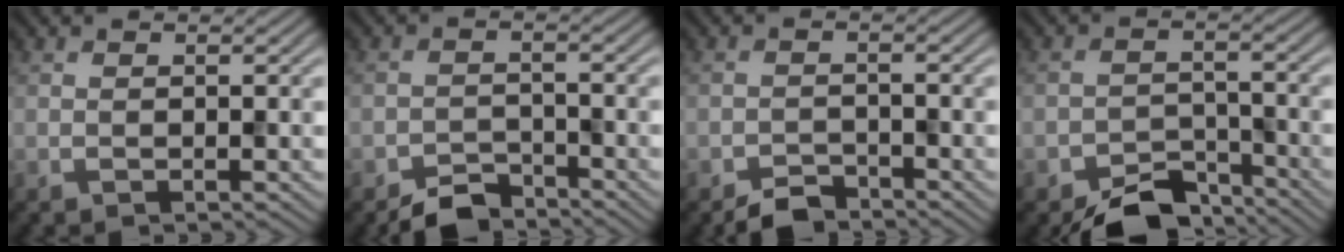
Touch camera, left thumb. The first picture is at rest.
{"total": 3.4, "force": [-3.2, 1.0, 0.4], "torque": [0.000, 0.001, -0.062]}
{"total": 2.5, "force": [-2.4, 0.7, 0.1], "torque": [0.004, 0.002, -0.045]}
{"total": 5.6, "force": [-4.9, 2.2, 1.5], "torque": [-0.016, -0.007, -0.089]}